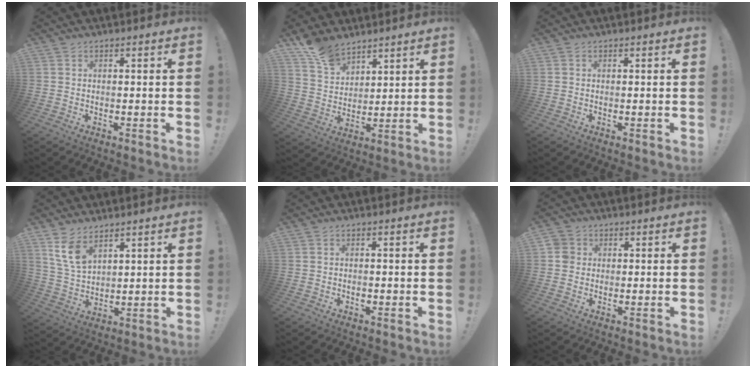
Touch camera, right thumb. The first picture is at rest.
{"total": 10.2, "force": [8.4, 5.0, 3.1], "torque": [-0.062, -0.055, 0.165]}
{"total": 0.0}
{"total": 8.7, "force": [5.7, 4.7, 4.6], "torque": [-0.085, -0.028, 0.112]}
{"total": 0.6, "force": [-0.3, 0.4, 0.4], "torque": [-0.008, -0.002, -0.005]}
{"total": 3.6, "force": [0.2, 3.4, 1.1], "torque": [-0.018, 0.012, 0.007]}